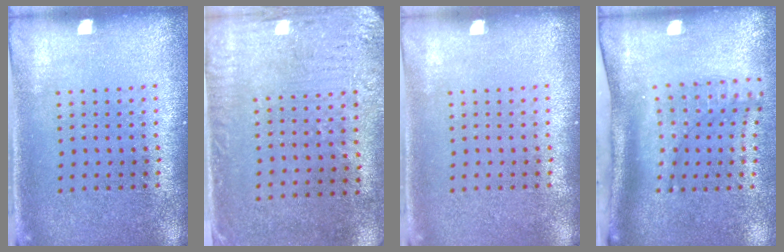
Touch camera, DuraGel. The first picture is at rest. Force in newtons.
{"total": 3.2, "press": 2.6, "slide": 2.0}
{"total": 0.0}
{"total": 2.1, "press": 1.5, "slide": 1.5}